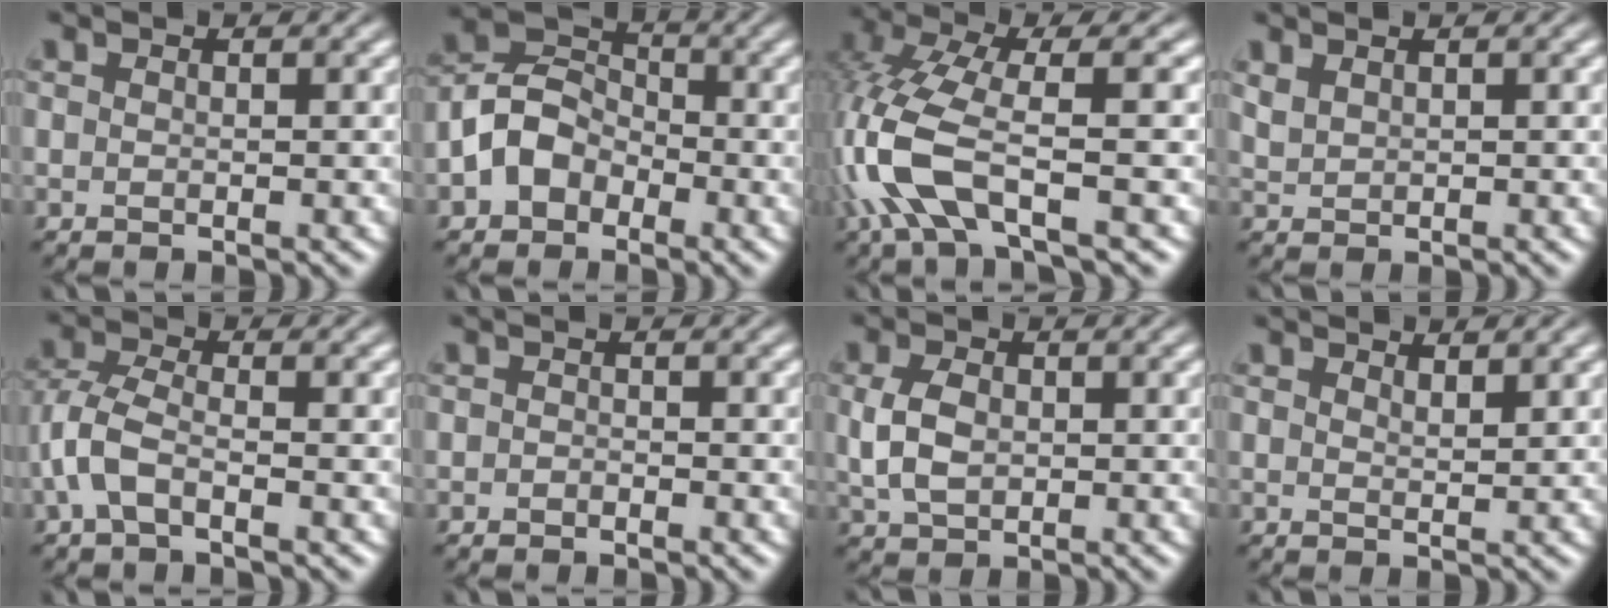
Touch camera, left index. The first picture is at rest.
{"total": 4.1, "force": [-2.0, 3.1, 1.8], "torque": [-0.037, 0.010, -0.044]}
{"total": 7.6, "force": [-2.7, 2.2, 6.7], "torque": [-0.171, 0.003, -0.057]}
{"total": 1.2, "force": [1.1, 0.3, 0.2], "torque": [-0.010, 0.000, 0.033]}
{"total": 3.1, "force": [-1.5, 1.1, 2.5], "torque": [-0.070, 0.007, -0.036]}
{"total": 0.7, "force": [-0.6, -0.1, -0.2], "torque": [0.002, -0.001, -0.006]}
{"total": 2.9, "force": [0.0, 2.1, 2.0], "torque": [-0.055, -0.001, 0.008]}
{"total": 1.0, "force": [1.0, 0.0, 0.1], "torque": [0.000, 0.000, 0.021]}